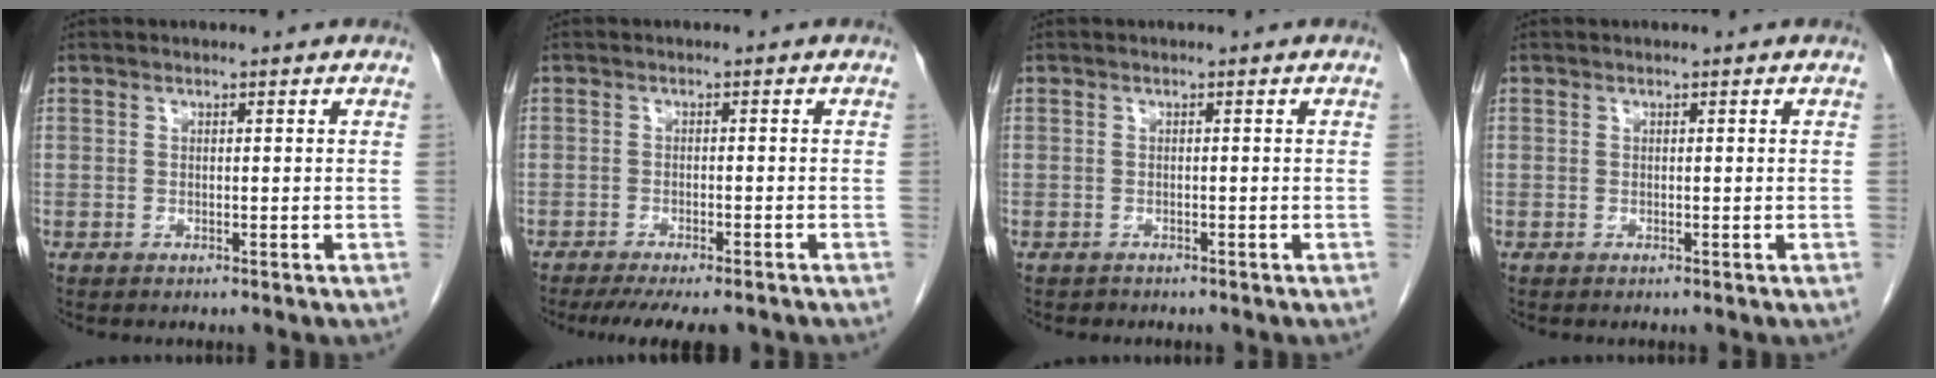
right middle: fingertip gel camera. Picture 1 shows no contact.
{"total": 9.7, "force": [-8.2, 1.3, 5.1], "torque": [-0.064, -0.012, -0.115]}
{"total": 0.6, "force": [-0.5, 0.3, -0.1], "torque": [-0.009, 0.000, -0.011]}
{"total": 0.0}